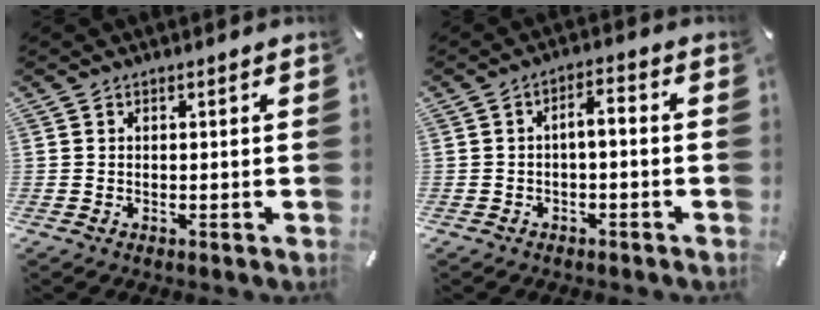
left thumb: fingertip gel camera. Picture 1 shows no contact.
{"total": 3.6, "force": [-1.6, 1.3, 3.0], "torque": [-0.053, 0.017, -0.034]}